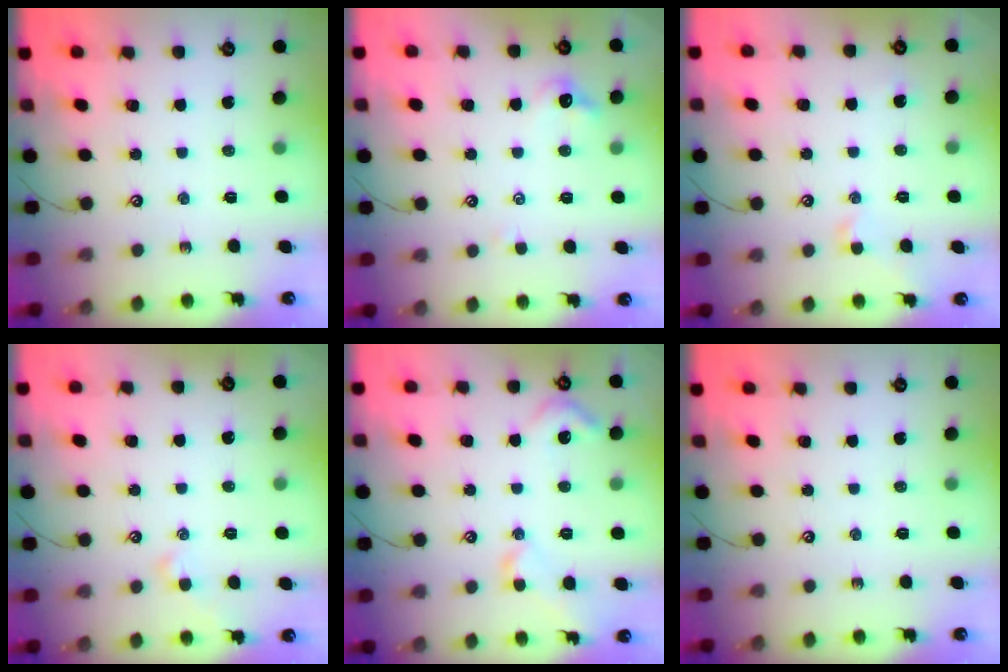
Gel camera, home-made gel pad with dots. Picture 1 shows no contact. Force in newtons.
{"total": 2.6, "press": 2.6, "slide": 0.6}
{"total": 1.0, "press": 0.8, "slide": 0.6}
{"total": 1.2, "press": 1.2, "slide": 0.4}
{"total": 4.8, "press": 4.7, "slide": 1.1}
{"total": 0.0}